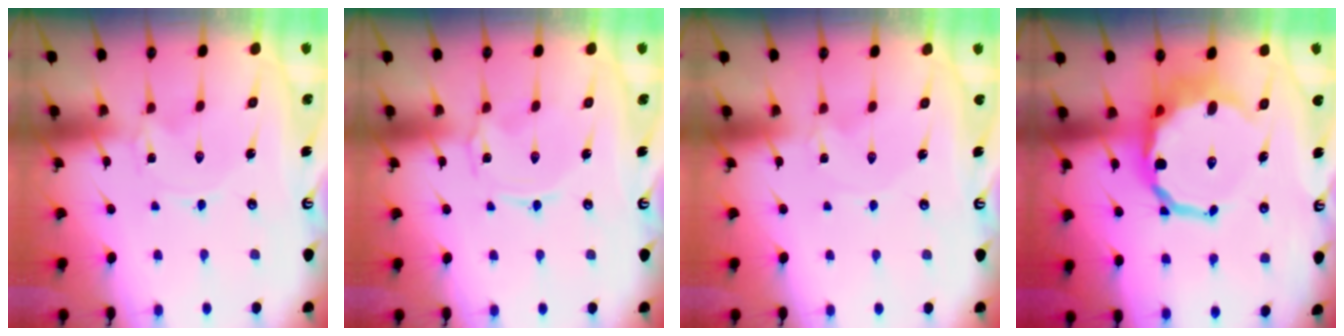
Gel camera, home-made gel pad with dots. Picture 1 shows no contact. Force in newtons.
{"total": 1.4, "press": 1.3, "slide": 0.3}
{"total": 0.0}
{"total": 13.5, "press": 13.1, "slide": 3.2}